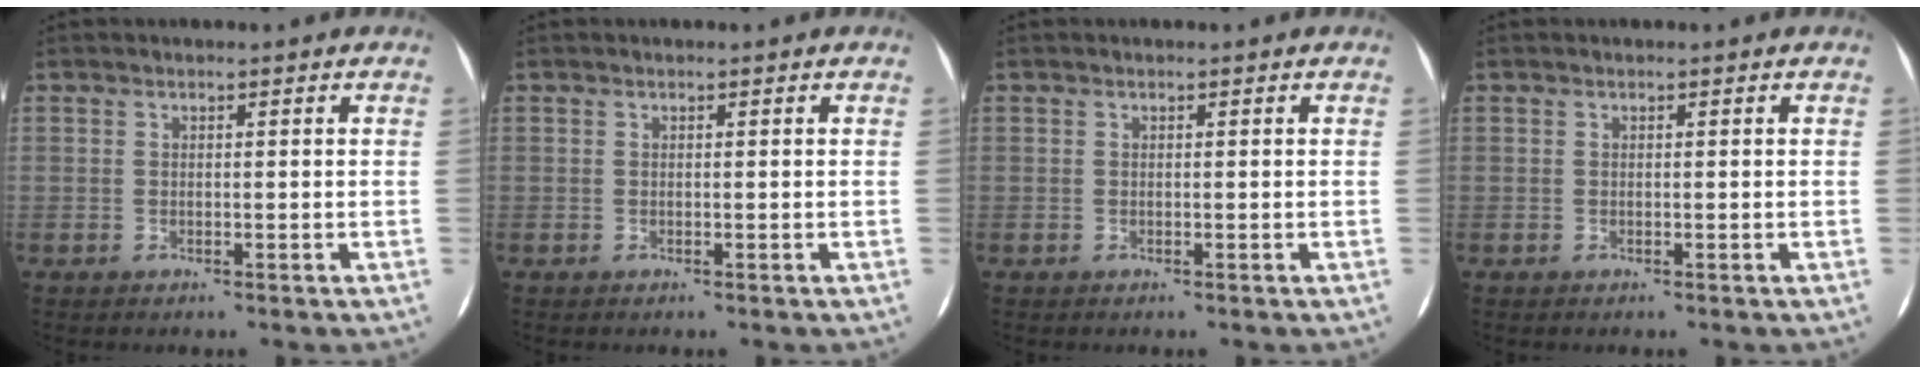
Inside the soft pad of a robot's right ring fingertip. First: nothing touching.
{"total": 0.0}
{"total": 0.0}
{"total": 0.0}